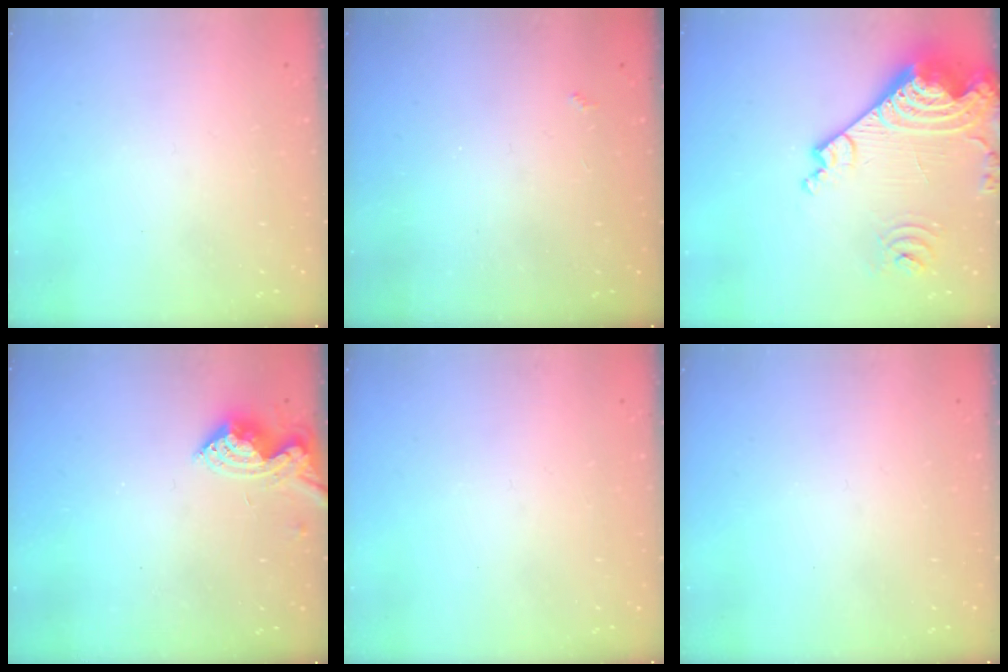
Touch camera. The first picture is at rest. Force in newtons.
{"total": 2.1, "press": 2.0, "slide": 0.4}
{"total": 23.6, "press": 23.4, "slide": 2.8}
{"total": 7.6, "press": 7.6, "slide": 0.3}
{"total": 0.0}
{"total": 0.0}